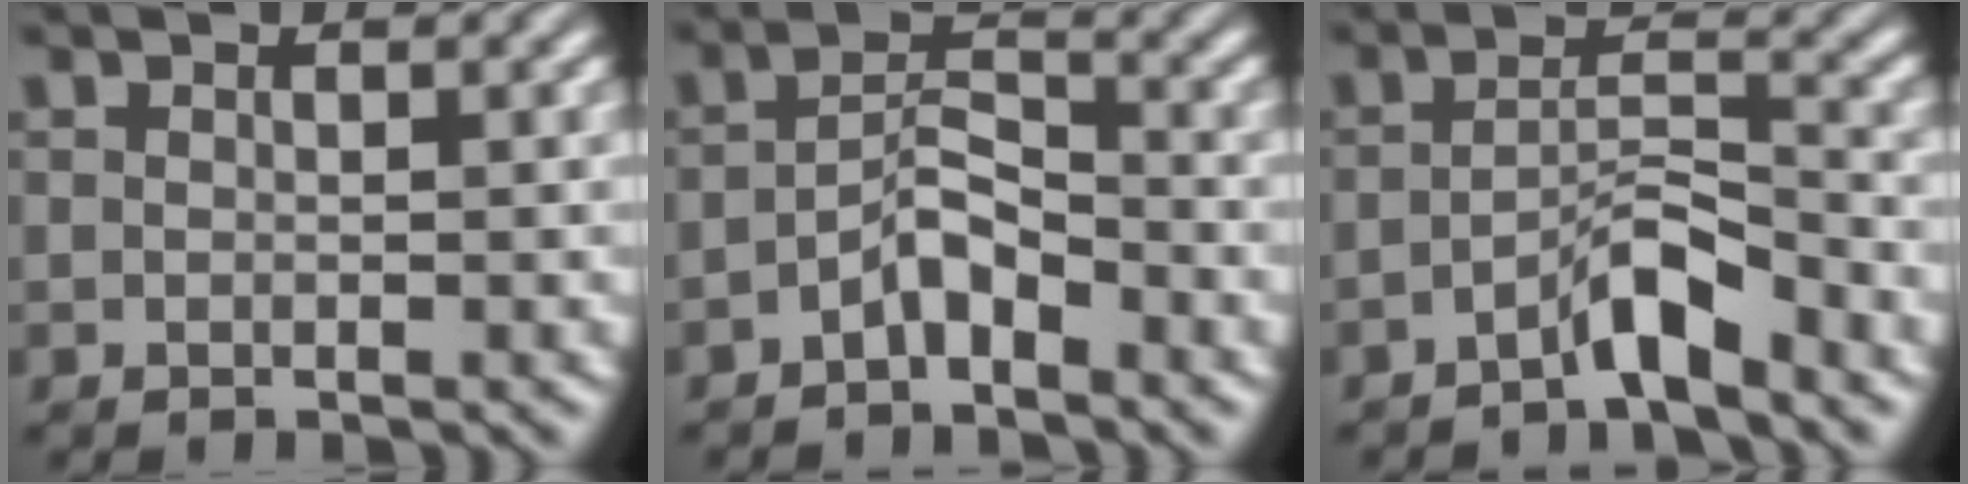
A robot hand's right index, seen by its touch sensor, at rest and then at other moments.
{"total": 3.1, "force": [-2.3, 0.8, 1.8], "torque": [-0.013, -0.008, -0.039]}
{"total": 3.3, "force": [-2.6, -0.2, 2.0], "torque": [-0.015, -0.009, -0.040]}